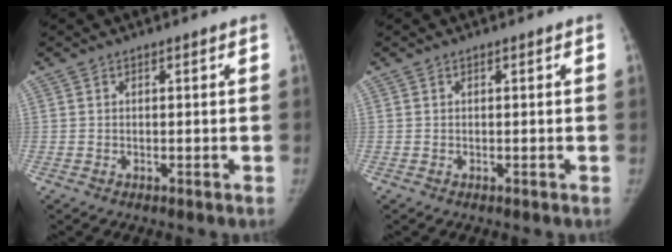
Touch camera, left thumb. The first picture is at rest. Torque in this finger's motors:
{"motor_torque": [0.05, 0.05, -0.04, -0.03, 0.00]}